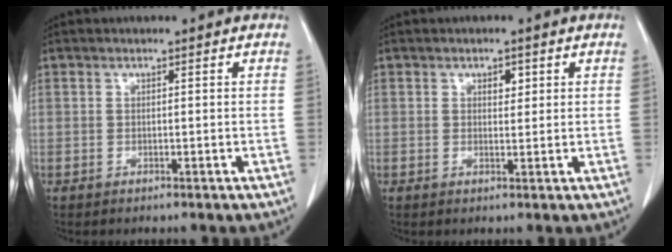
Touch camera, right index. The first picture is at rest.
{"total": 1.7, "force": [0.8, 0.9, 1.1], "torque": [-0.017, 0.000, 0.013]}